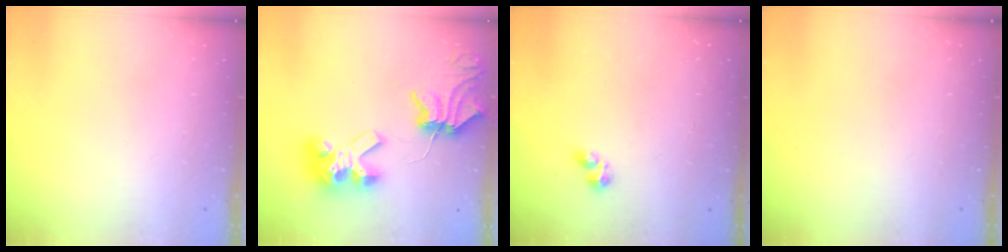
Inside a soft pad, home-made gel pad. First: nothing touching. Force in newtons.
{"total": 10.0, "press": 9.9, "slide": 1.6}
{"total": 2.8, "press": 2.7, "slide": 0.5}
{"total": 0.0}